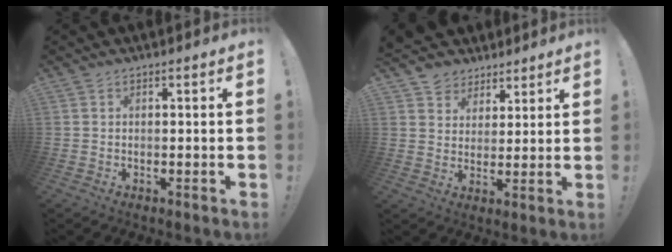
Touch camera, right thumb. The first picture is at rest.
{"total": 6.4, "force": [4.4, 4.6, 0.2], "torque": [-0.006, -0.034, 0.091]}